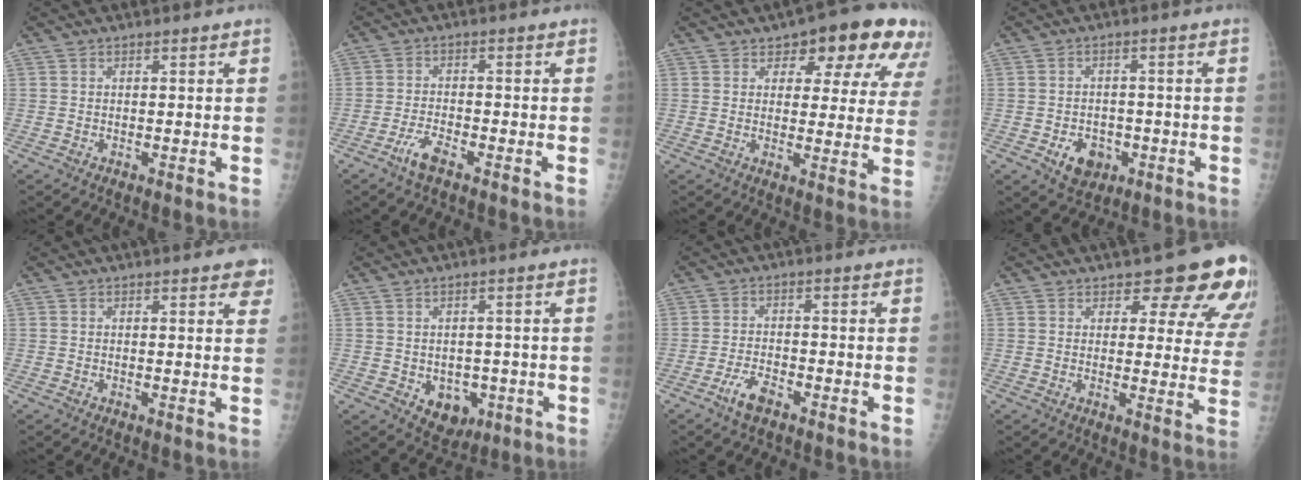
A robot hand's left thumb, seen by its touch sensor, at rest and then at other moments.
{"total": 3.9, "force": [-2.6, 1.1, 2.6], "torque": [-0.059, 0.014, -0.050]}
{"total": 14.4, "force": [8.1, 6.9, 9.7], "torque": [-0.072, -0.027, 0.091]}
{"total": 6.1, "force": [-2.4, 4.6, 3.1], "torque": [-0.027, 0.013, -0.029]}
{"total": 3.5, "force": [2.2, 1.3, 2.4], "torque": [-0.006, -0.003, 0.021]}
{"total": 6.4, "force": [-1.8, 5.0, 3.6], "torque": [-0.021, 0.008, -0.009]}
{"total": 4.2, "force": [-2.8, 1.6, 2.7], "torque": [-0.055, 0.017, -0.051]}
{"total": 13.9, "force": [9.8, 5.6, 8.2], "torque": [-0.044, -0.053, 0.099]}